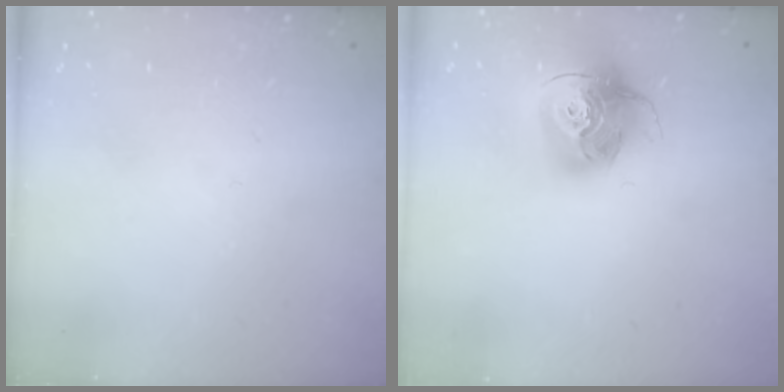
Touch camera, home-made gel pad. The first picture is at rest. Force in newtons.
{"total": 16.9, "press": 16.9, "slide": 1.7}